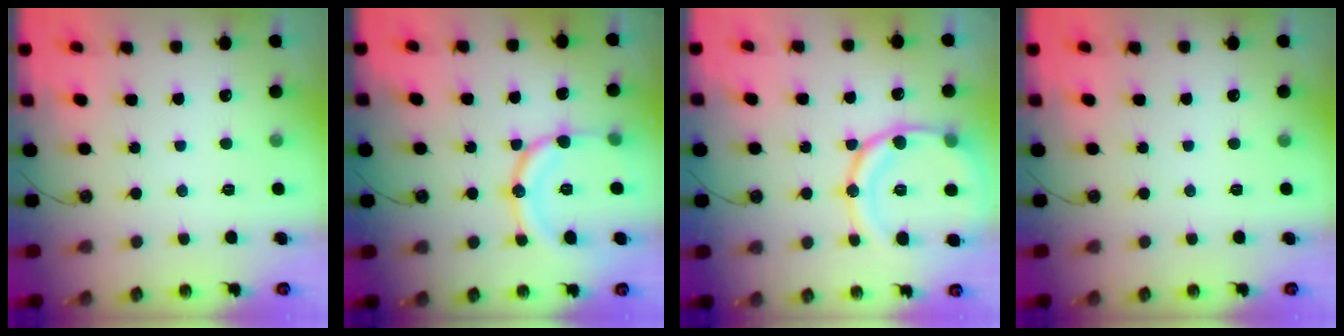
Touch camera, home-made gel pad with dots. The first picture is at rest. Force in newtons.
{"total": 14.3, "press": 14.2, "slide": 1.0}
{"total": 16.6, "press": 16.5, "slide": 1.9}
{"total": 0.0}